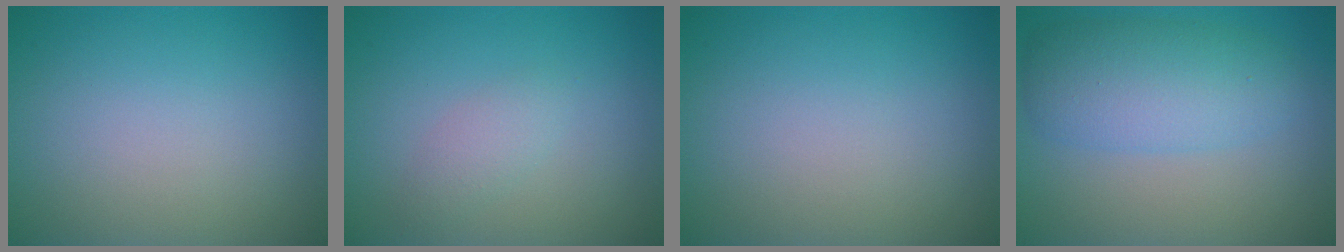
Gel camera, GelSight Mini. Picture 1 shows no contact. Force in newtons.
{"total": 1.5, "press": 1.5, "slide": 0.1}
{"total": 0.0}
{"total": 5.5, "press": 5.5, "slide": 0.1}